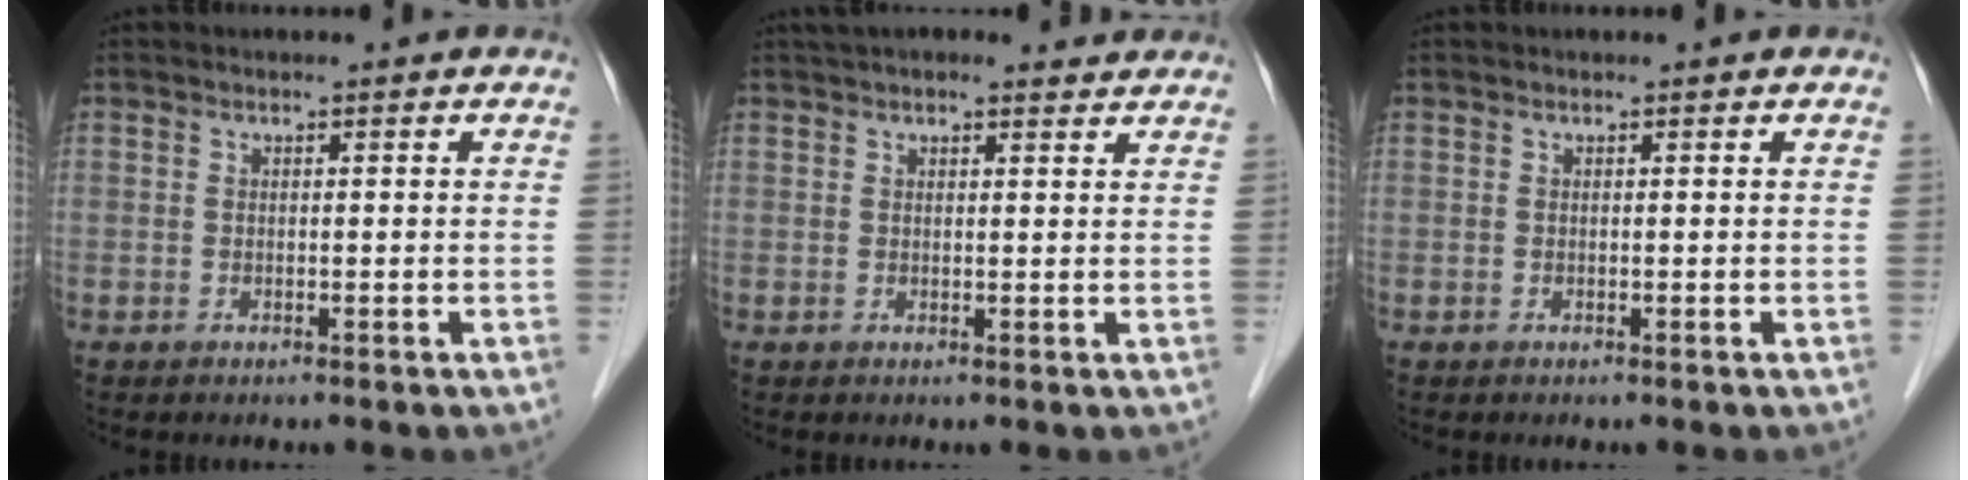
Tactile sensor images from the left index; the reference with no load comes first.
{"total": 7.0, "force": [6.1, 1.8, 2.9], "torque": [-0.041, 0.028, 0.080]}
{"total": 0.0}